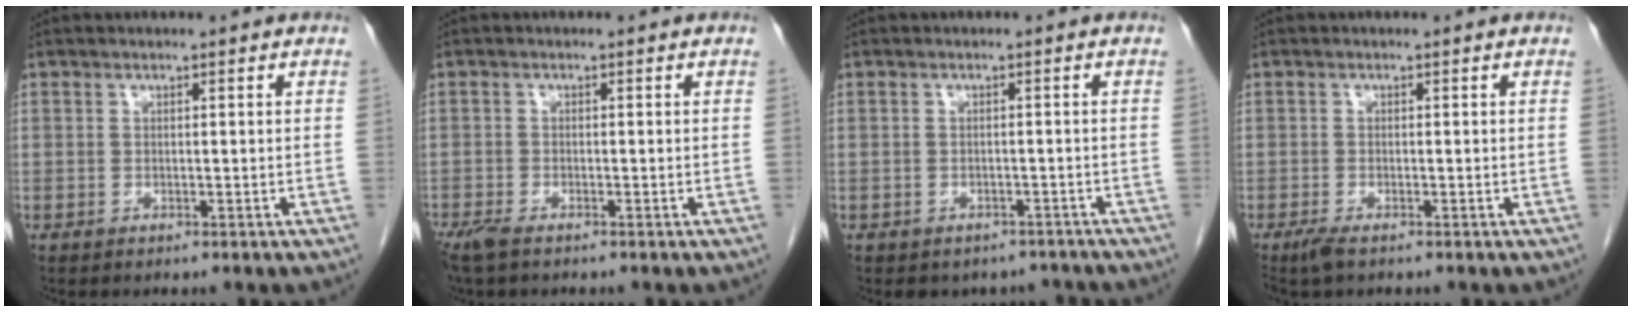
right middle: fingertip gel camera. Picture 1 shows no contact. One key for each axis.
{"total": 2.8, "fx": -2.2, "fy": 0.6, "fz": 1.7, "tx": -0.041, "ty": -0.010, "tz": -0.042}
{"total": 5.0, "fx": -4.3, "fy": 2.5, "fz": 0.2, "tx": 0.011, "ty": 0.012, "tz": -0.048}
{"total": 1.9, "fx": -1.3, "fy": 0.2, "fz": 1.3, "tx": -0.033, "ty": -0.008, "tz": -0.026}